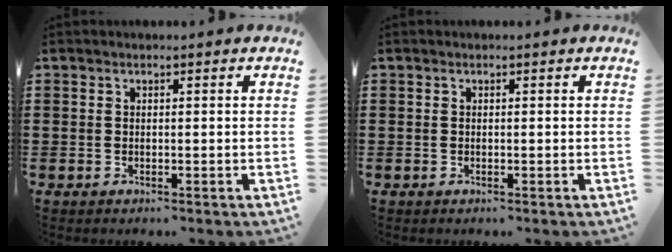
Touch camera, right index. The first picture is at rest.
{"total": 0.0}